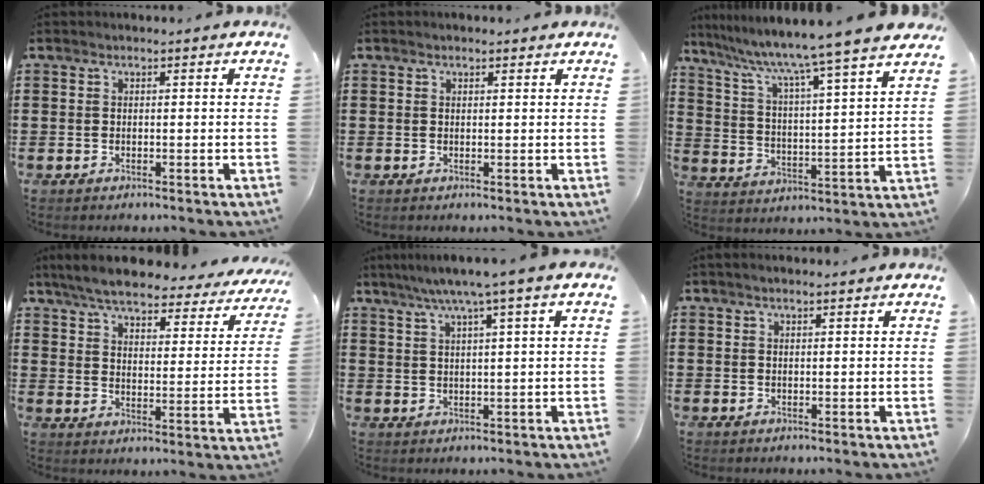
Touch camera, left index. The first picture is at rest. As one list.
[{"total": 0.8, "force": [0.6, 0.3, 0.4], "torque": [-0.008, 0.003, 0.011]}, {"total": 7.4, "force": [6.3, -1.8, 3.4], "torque": [-0.093, -0.060, 0.094]}, {"total": 6.5, "force": [5.9, 1.0, 2.4], "torque": [-0.075, -0.035, 0.102]}, {"total": 4.9, "force": [3.3, -0.7, 3.6], "torque": [-0.079, -0.008, 0.053]}, {"total": 1.2, "force": [1.0, 0.1, 0.7], "torque": [-0.014, 0.002, 0.018]}]